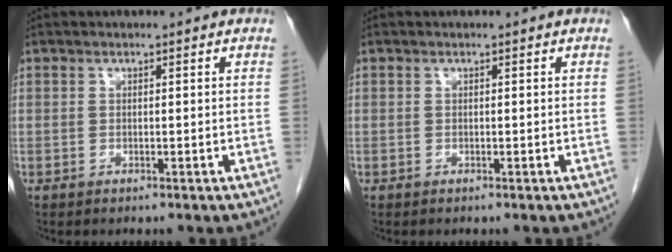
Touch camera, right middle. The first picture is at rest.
{"total": 0.0}